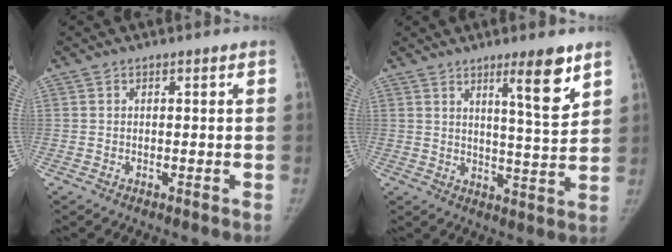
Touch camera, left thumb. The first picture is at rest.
{"total": 9.3, "force": [5.6, 1.2, 7.4], "torque": [-0.102, -0.040, 0.086]}